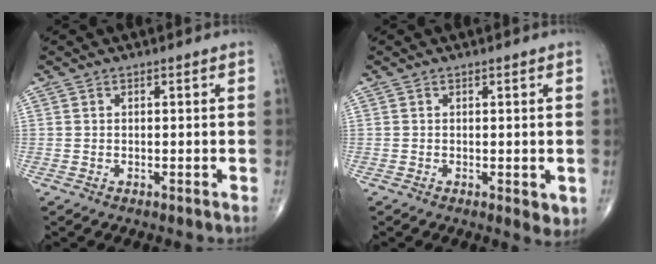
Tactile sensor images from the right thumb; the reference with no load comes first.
{"total": 2.4, "force": [-0.4, 1.1, 2.2], "torque": [-0.019, -0.006, -0.004]}